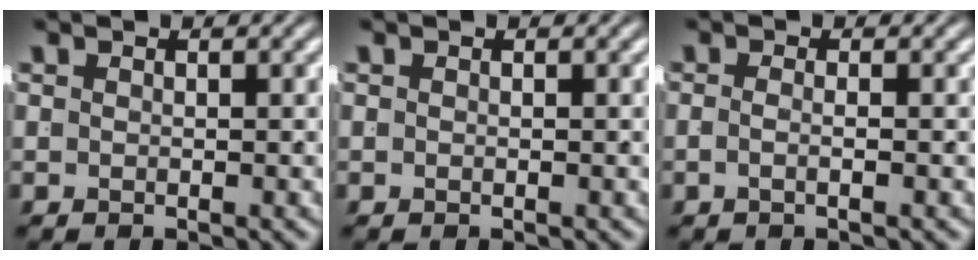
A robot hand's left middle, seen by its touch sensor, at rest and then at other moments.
{"total": 0.0}
{"total": 1.5, "force": [-0.8, -0.6, 1.1], "torque": [-0.021, -0.005, -0.011]}